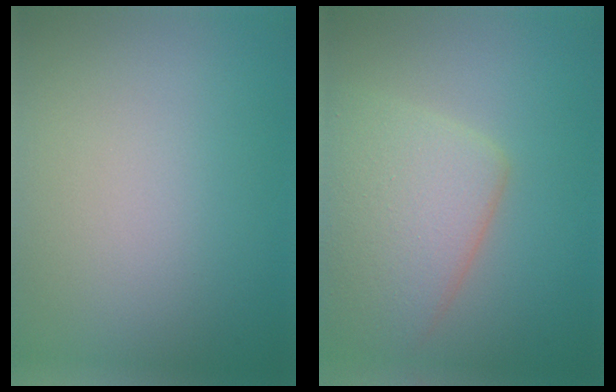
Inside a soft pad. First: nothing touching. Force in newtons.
{"total": 6.2, "press": 6.2, "slide": 0.2}